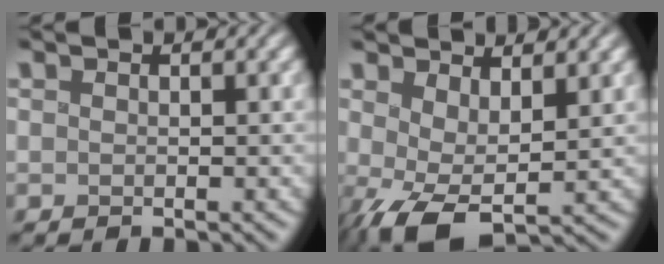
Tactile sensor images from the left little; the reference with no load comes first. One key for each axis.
{"total": 5.3, "fx": -0.3, "fy": 2.6, "fz": 4.6, "tx": -0.091, "ty": -0.008, "tz": -0.007}